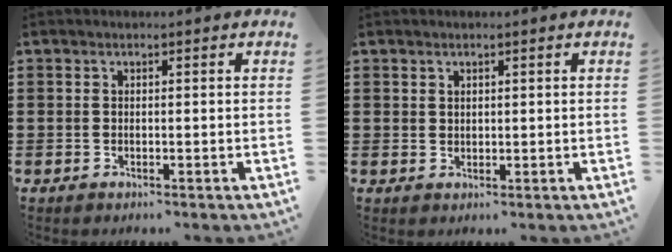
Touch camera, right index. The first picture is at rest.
{"total": 1.1, "force": [0.8, 0.7, 0.2], "torque": [-0.005, 0.003, 0.016]}